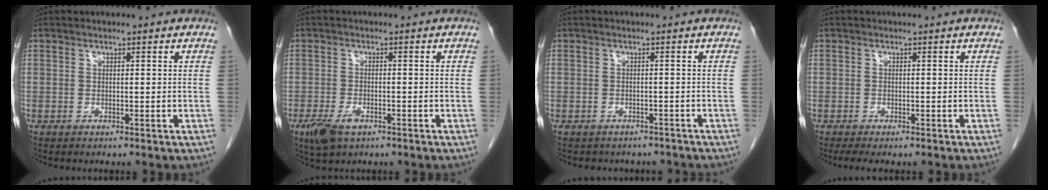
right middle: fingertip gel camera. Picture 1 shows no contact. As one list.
[{"total": 4.4, "force": [-2.5, 1.9, 3.1], "torque": [-0.063, -0.006, -0.040]}, {"total": 5.8, "force": [-5.2, 2.6, 0.7], "torque": [-0.010, 0.007, -0.054]}, {"total": 3.0, "force": [-2.3, 0.9, 1.6], "torque": [-0.029, -0.009, -0.032]}]